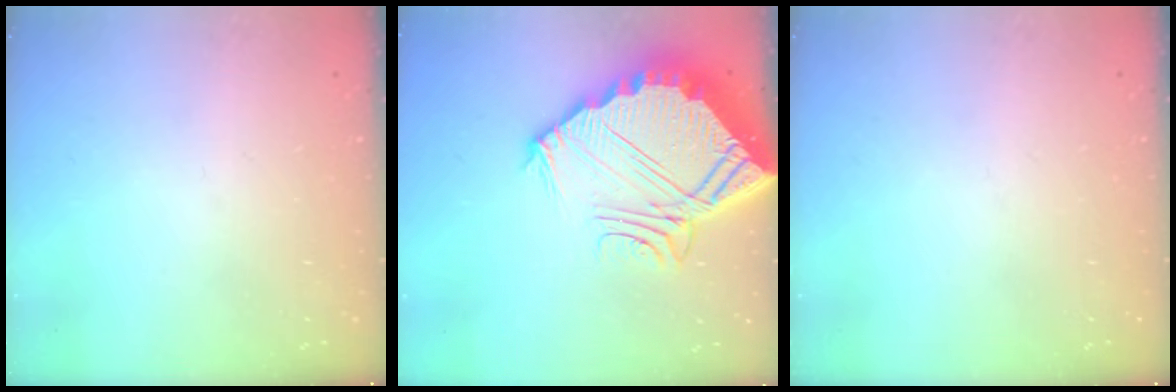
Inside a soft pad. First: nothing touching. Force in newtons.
{"total": 13.3, "press": 13.2, "slide": 1.2}
{"total": 0.0}